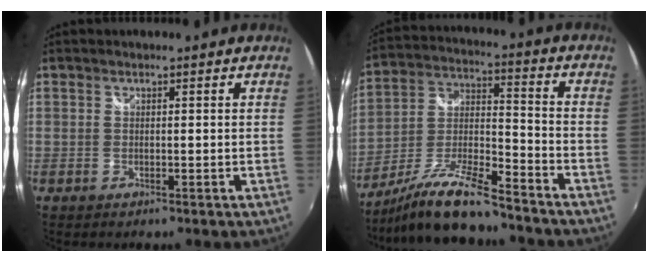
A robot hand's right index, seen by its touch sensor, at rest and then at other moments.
{"total": 10.7, "force": [-9.3, 0.4, 5.3], "torque": [-0.115, 0.001, -0.176]}